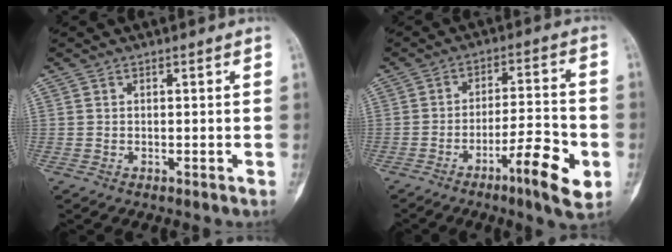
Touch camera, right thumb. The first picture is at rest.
{"total": 11.6, "force": [-4.9, 2.3, 10.2], "torque": [-0.155, 0.024, -0.078]}